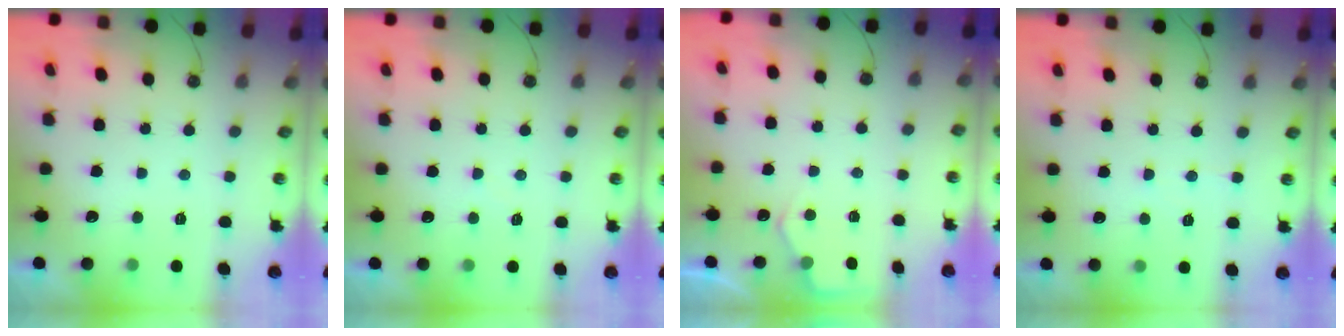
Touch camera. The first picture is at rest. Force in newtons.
{"total": 4.2, "press": 4.2, "slide": 0.7}
{"total": 3.9, "press": 3.9, "slide": 0.5}
{"total": 3.8, "press": 3.8, "slide": 0.5}